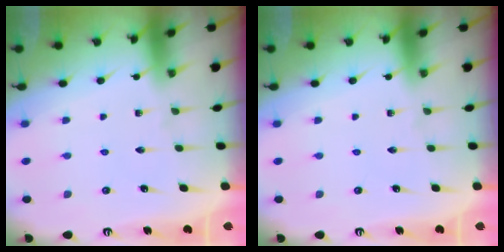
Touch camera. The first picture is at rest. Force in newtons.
{"total": 0.0}